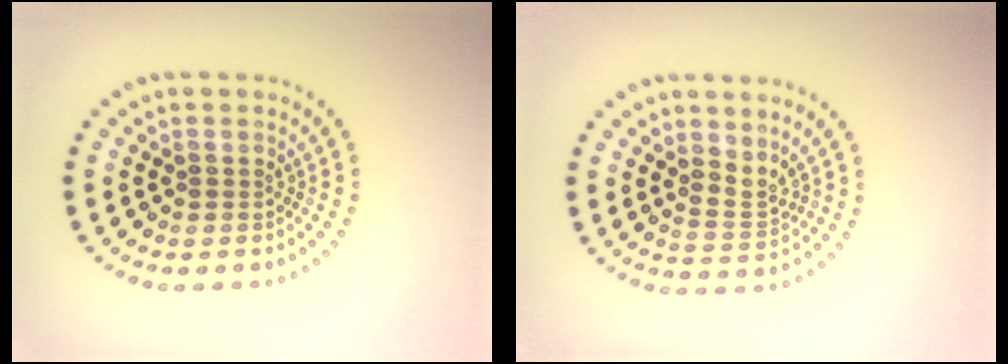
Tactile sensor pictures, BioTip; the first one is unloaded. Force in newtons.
{"total": 2.2, "press": 1.5, "slide": 1.6}